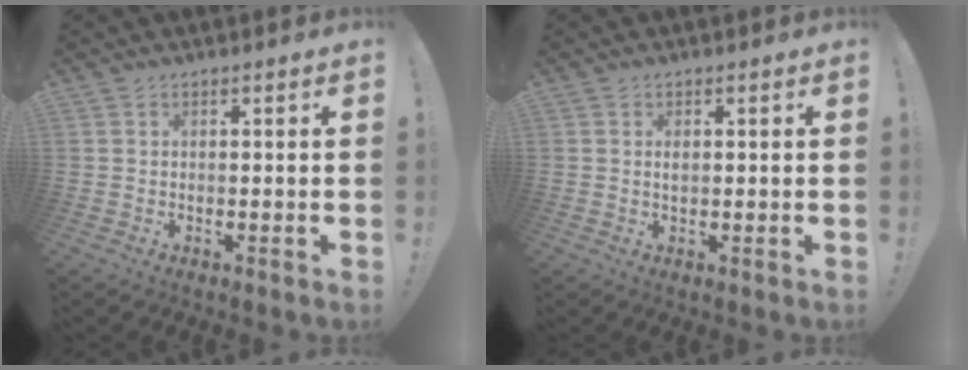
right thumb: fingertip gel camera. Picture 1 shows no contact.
{"total": 1.0, "force": [0.2, 0.6, 0.8], "torque": [-0.010, 0.001, 0.002]}